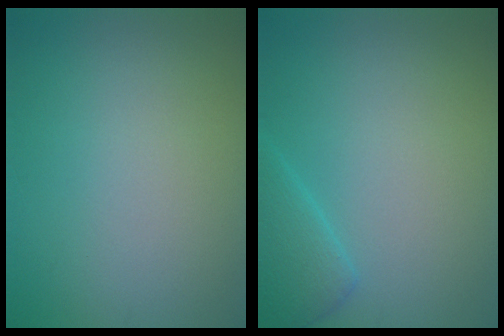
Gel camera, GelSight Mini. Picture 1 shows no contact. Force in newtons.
{"total": 2.7, "press": 2.7, "slide": 0.2}